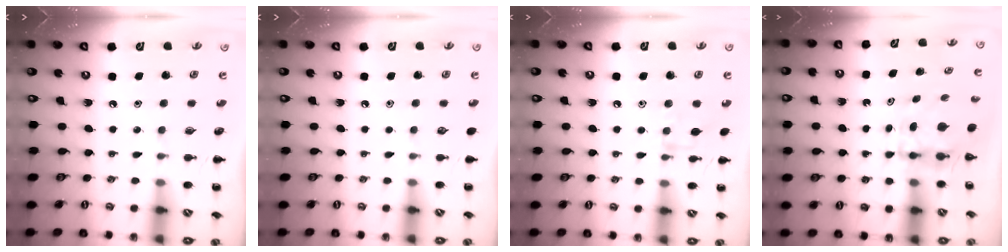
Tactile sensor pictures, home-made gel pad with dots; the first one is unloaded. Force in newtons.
{"total": 0.0}
{"total": 6.9, "press": 6.9, "slide": 1.0}
{"total": 3.9, "press": 3.8, "slide": 0.3}